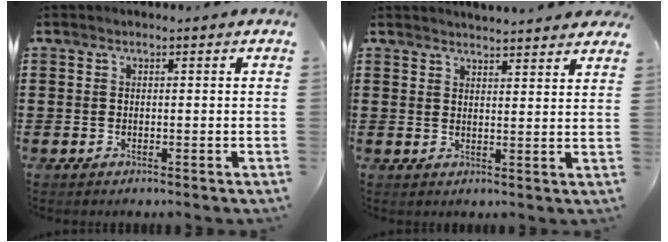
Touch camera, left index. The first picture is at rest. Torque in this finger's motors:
{"motor_torque": [0.42, -0.29, 0.23, 0.05]}